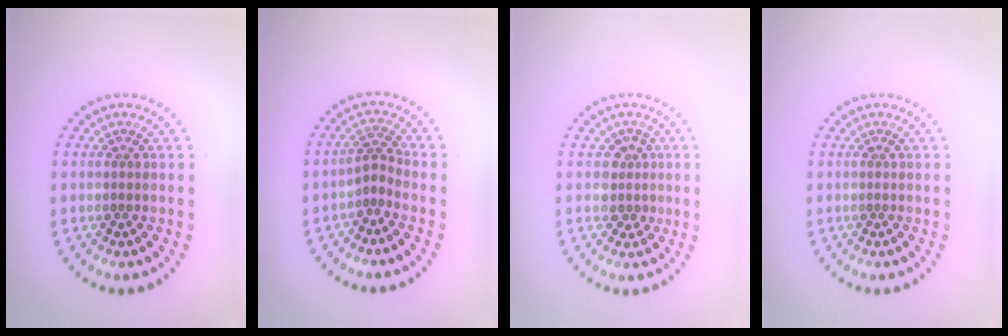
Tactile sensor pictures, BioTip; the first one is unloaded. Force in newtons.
{"total": 1.8, "press": 1.2, "slide": 1.3}
{"total": 2.0, "press": 1.7, "slide": 1.1}
{"total": 0.0}